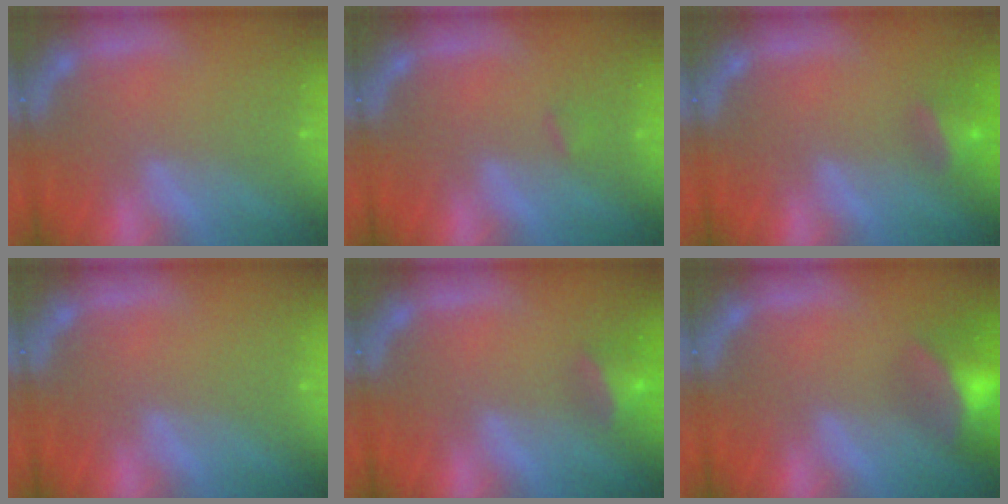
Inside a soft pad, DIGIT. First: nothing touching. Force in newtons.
{"total": 0.9}
{"total": 3.4}
{"total": 0.0}
{"total": 4.0}
{"total": 9.0}